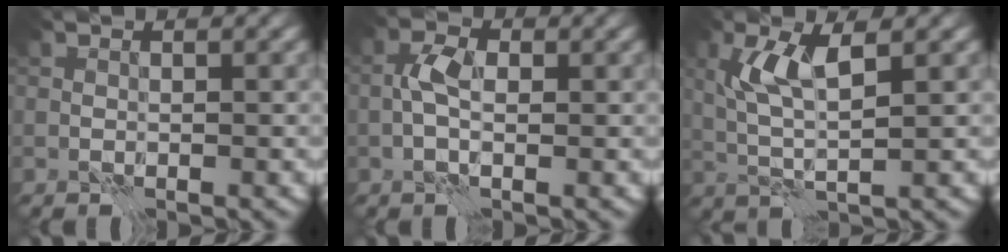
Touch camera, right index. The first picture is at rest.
{"total": 2.4, "force": [-0.1, 1.1, 2.1], "torque": [-0.042, 0.010, -0.008]}
{"total": 4.3, "force": [1.9, 0.6, 3.7], "torque": [-0.080, 0.004, 0.038]}